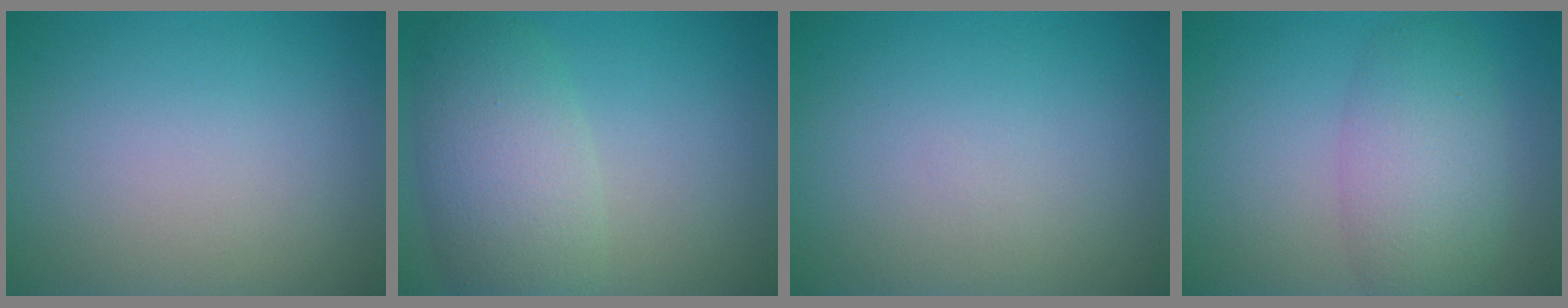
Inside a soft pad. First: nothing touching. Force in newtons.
{"total": 6.3, "press": 6.3, "slide": 0.3}
{"total": 0.0}
{"total": 5.1, "press": 5.1, "slide": 0.4}